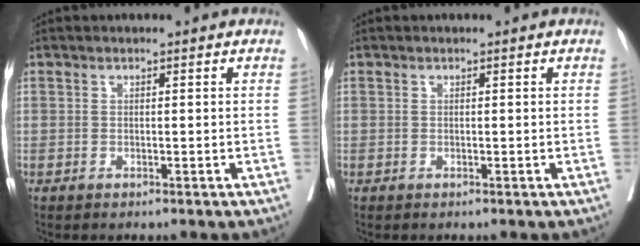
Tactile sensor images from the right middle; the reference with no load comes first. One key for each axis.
{"total": 0.0}